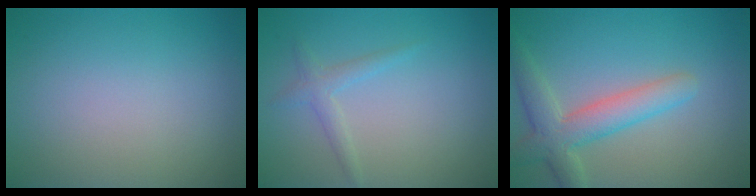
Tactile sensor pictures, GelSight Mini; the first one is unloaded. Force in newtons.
{"total": 1.5, "press": 1.5, "slide": 0.0}
{"total": 4.6, "press": 4.6, "slide": 0.5}